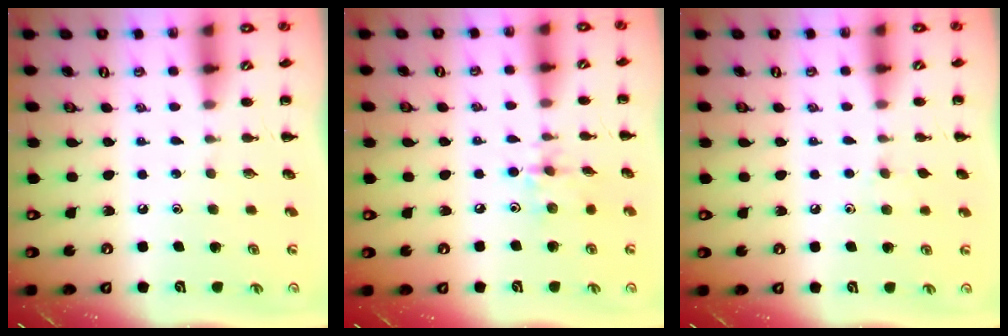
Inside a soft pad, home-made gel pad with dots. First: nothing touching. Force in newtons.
{"total": 4.8, "press": 4.8, "slide": 0.4}
{"total": 4.6, "press": 4.3, "slide": 1.5}